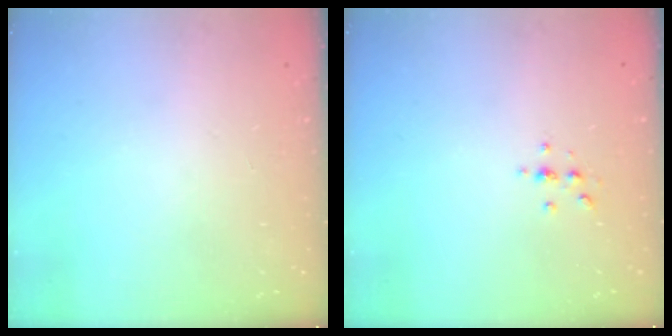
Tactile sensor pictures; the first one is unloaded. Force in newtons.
{"total": 2.4, "press": 2.4, "slide": 0.3}